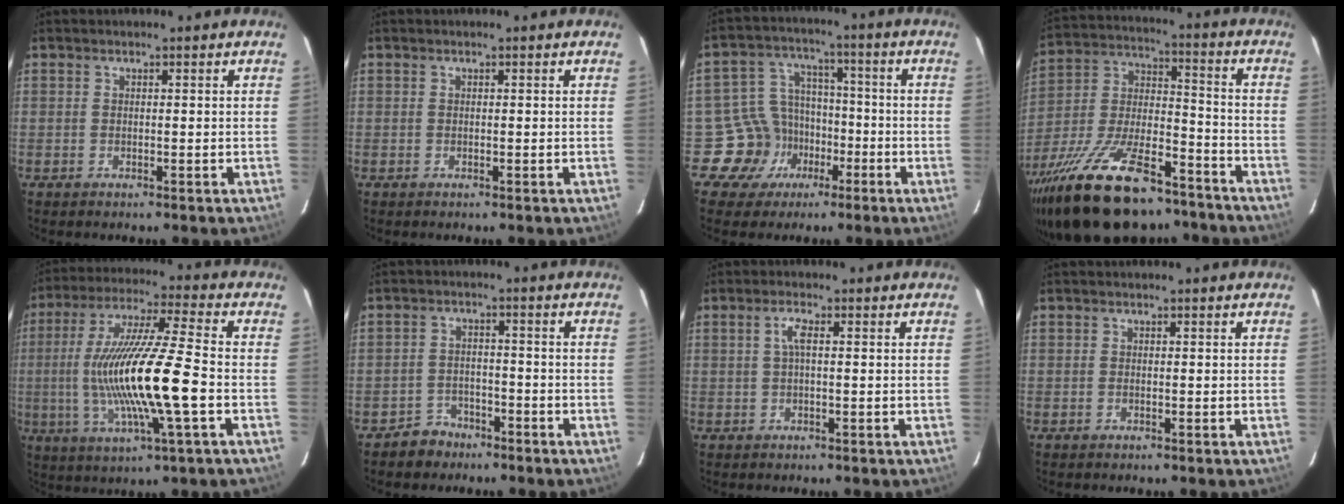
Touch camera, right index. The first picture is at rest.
{"total": 0.0}
{"total": 9.7, "force": [-4.9, 8.3, 0.8], "torque": [-0.034, 0.038, -0.072]}
{"total": 27.5, "force": [-19.4, 10.6, 16.4], "torque": [-0.317, -0.017, -0.305]}
{"total": 18.4, "force": [-2.8, 1.0, 18.1], "torque": [-0.347, -0.009, -0.049]}
{"total": 4.7, "force": [-3.5, 3.2, 0.2], "torque": [-0.015, 0.018, -0.057]}
{"total": 2.3, "force": [0.3, 0.3, 2.3], "torque": [-0.047, 0.006, 0.004]}
{"total": 0.0}